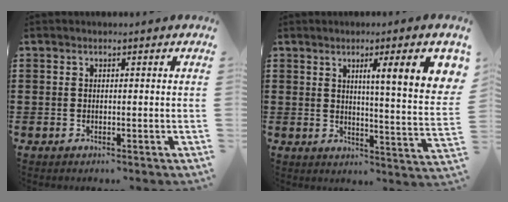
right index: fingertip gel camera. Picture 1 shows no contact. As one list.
[{"total": 9.7, "force": [4.1, 0.5, 8.8], "torque": [-0.147, -0.012, 0.060]}]